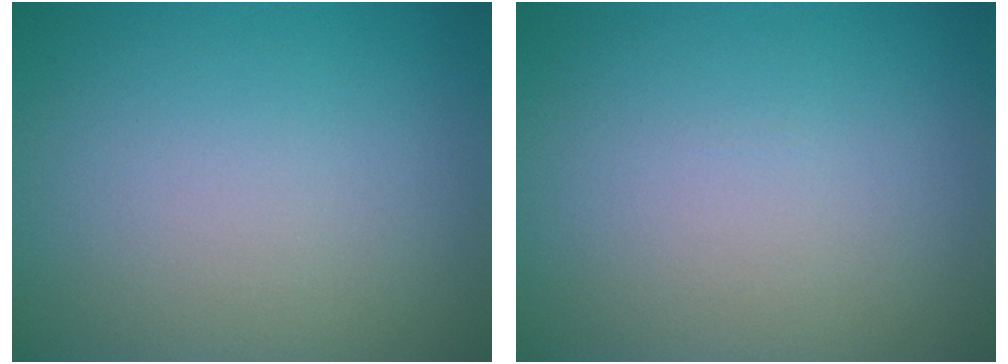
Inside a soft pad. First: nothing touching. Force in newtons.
{"total": 0.0}